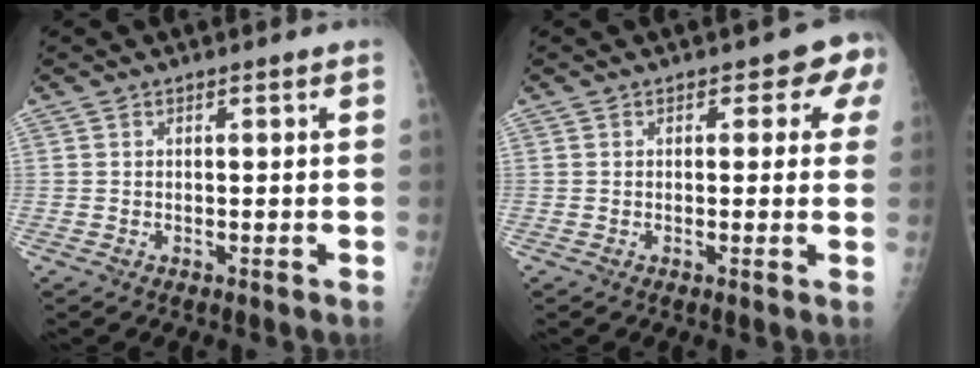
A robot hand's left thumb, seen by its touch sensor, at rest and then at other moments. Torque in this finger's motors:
{"motor_torque": [0.02, 0.18, -0.06, -0.07, 0.04]}